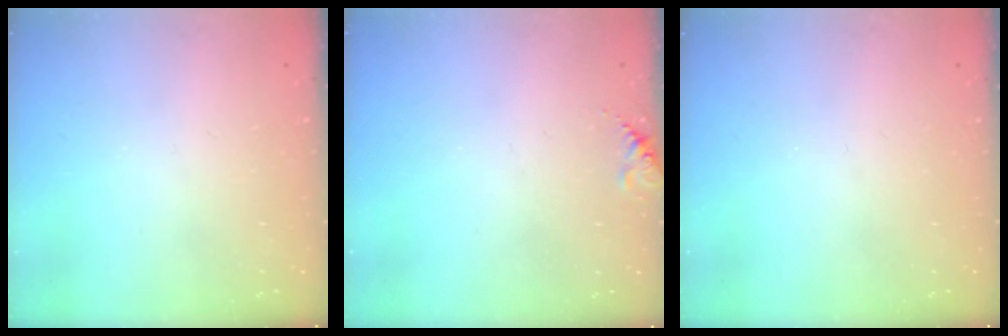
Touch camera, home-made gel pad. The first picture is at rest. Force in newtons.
{"total": 5.7, "press": 5.7, "slide": 0.5}
{"total": 0.0}